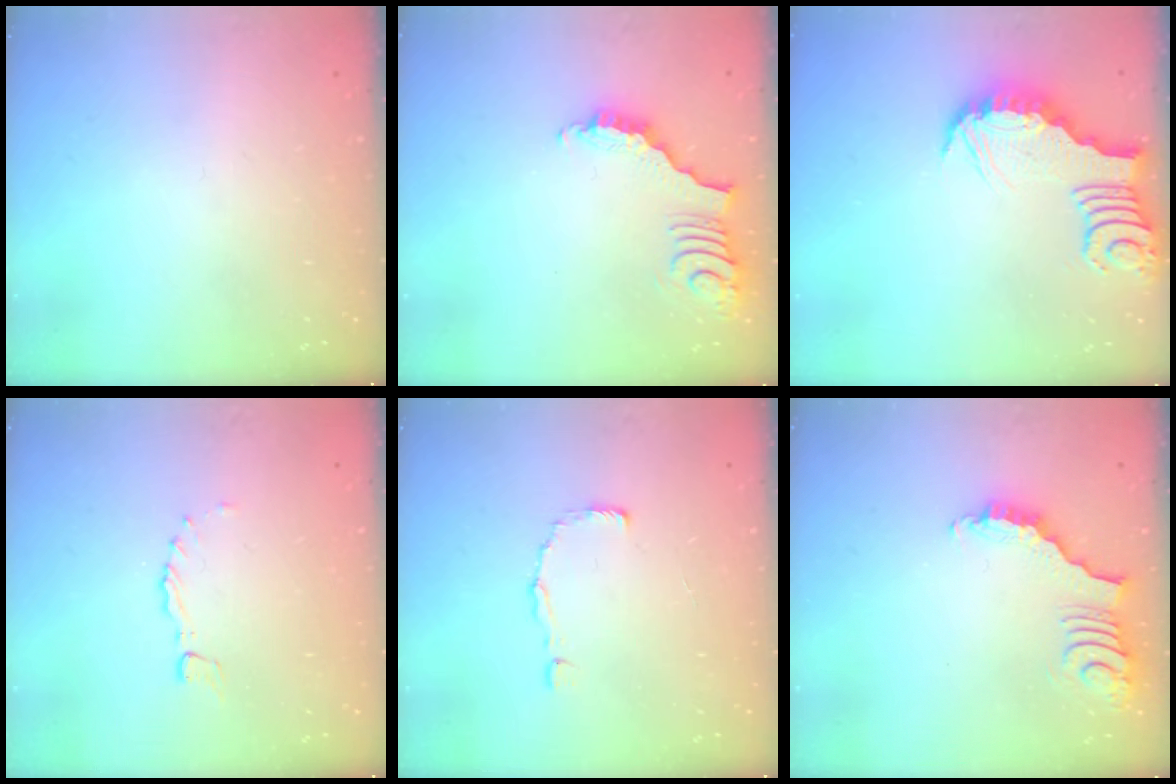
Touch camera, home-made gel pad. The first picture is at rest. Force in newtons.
{"total": 3.7, "press": 3.6, "slide": 0.7}
{"total": 3.4, "press": 3.4, "slide": 0.1}
{"total": 0.0}
{"total": 2.0, "press": 2.0, "slide": 0.1}
{"total": 3.6, "press": 3.6, "slide": 0.7}